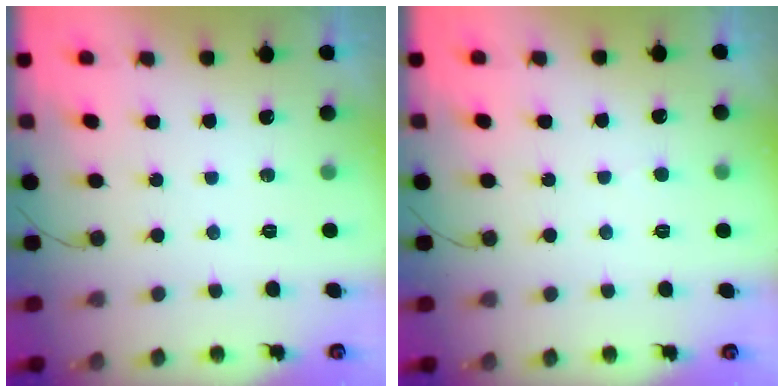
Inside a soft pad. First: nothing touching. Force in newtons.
{"total": 3.1, "press": 3.1, "slide": 0.3}